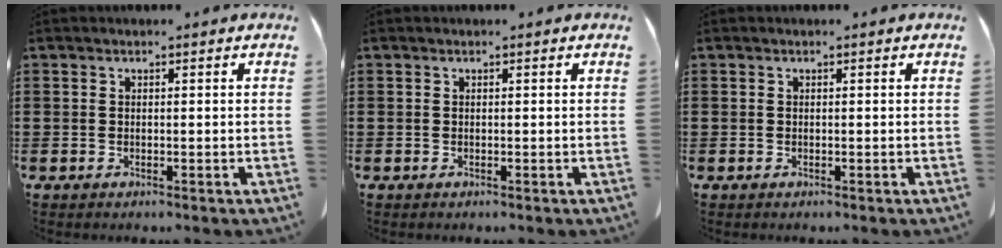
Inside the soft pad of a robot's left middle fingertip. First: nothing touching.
{"total": 0.0}
{"total": 0.0}